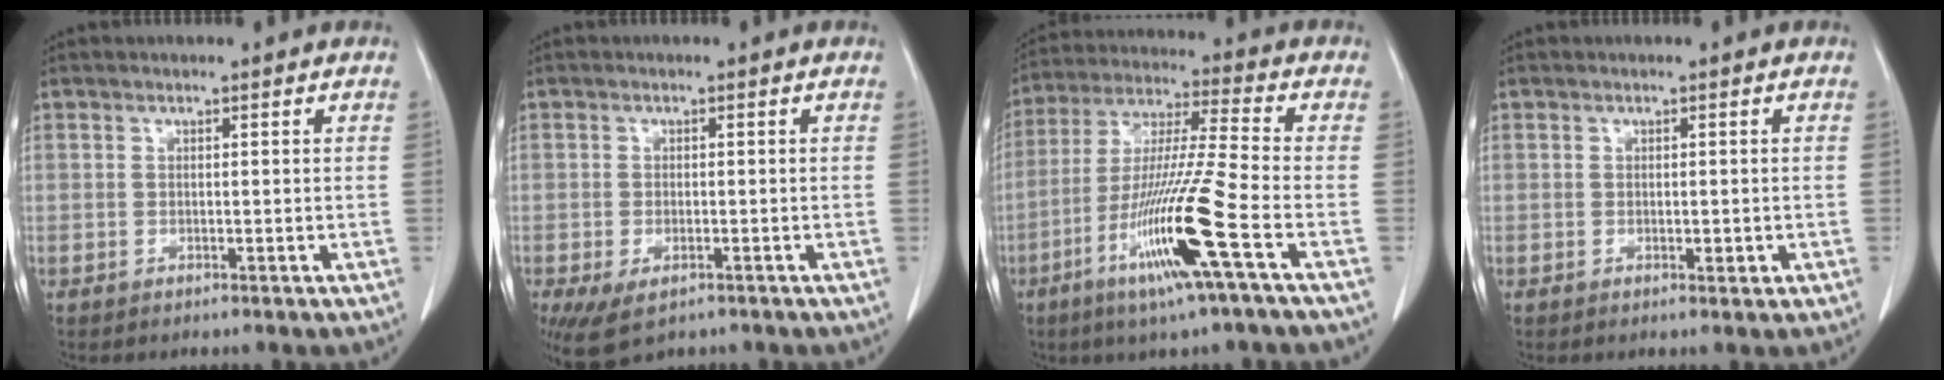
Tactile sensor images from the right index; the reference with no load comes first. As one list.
[{"total": 5.7, "force": [-3.4, 2.8, 3.7], "torque": [-0.066, -0.011, -0.052]}, {"total": 15.6, "force": [-6.4, -1.2, 14.2], "torque": [-0.282, -0.020, -0.121]}, {"total": 1.2, "force": [-0.2, 0.5, 1.1], "torque": [-0.010, 0.000, 0.002]}]